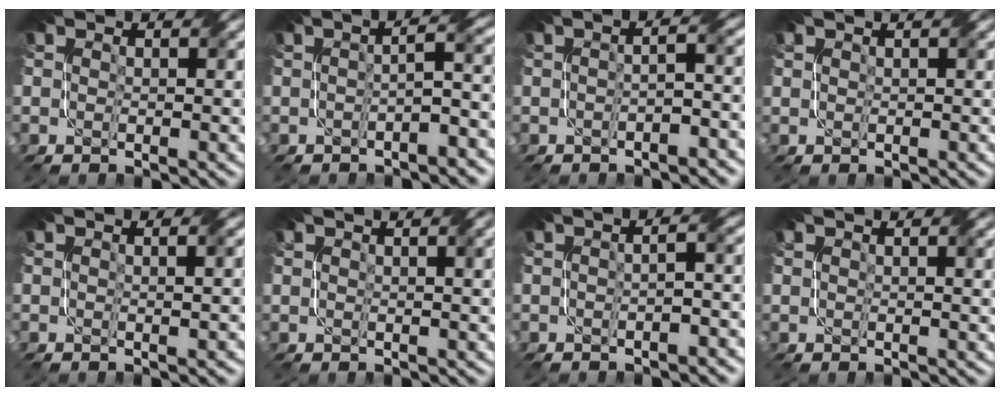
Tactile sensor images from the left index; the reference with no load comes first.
{"total": 5.0, "force": [-1.5, 1.5, 4.5], "torque": [-0.053, 0.012, -0.027]}
{"total": 3.3, "force": [-1.3, 1.1, 2.9], "torque": [-0.037, 0.006, -0.021]}
{"total": 1.6, "force": [1.2, 0.5, 0.9], "torque": [-0.013, -0.002, 0.011]}
{"total": 2.2, "force": [0.6, 0.9, 2.0], "torque": [-0.013, 0.005, -0.004]}
{"total": 7.2, "force": [3.6, 3.1, 5.4], "torque": [-0.035, 0.041, 0.018]}
{"total": 3.1, "force": [-0.7, 1.1, 2.8], "torque": [-0.027, 0.005, -0.009]}
{"total": 4.4, "force": [2.4, 1.6, 3.2], "torque": [-0.027, 0.019, 0.016]}